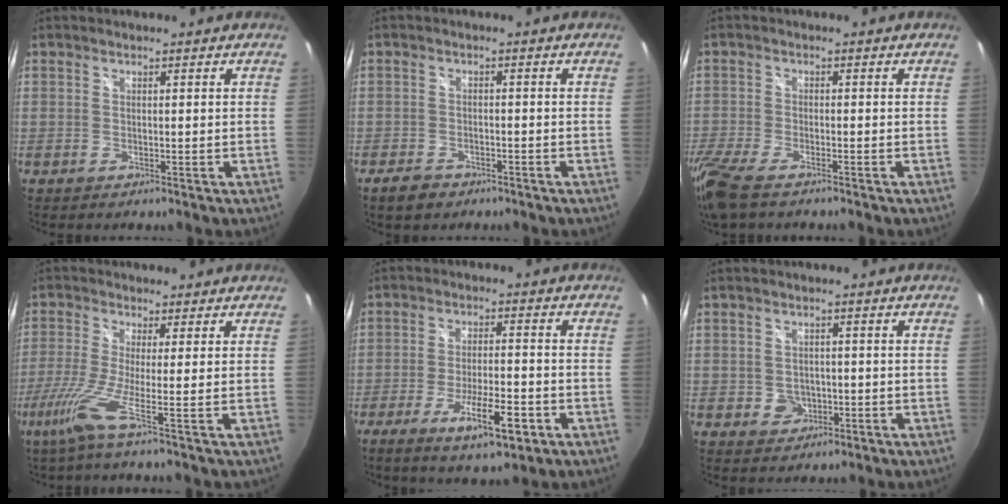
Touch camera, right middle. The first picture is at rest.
{"total": 4.2, "force": [-3.0, 2.4, 1.6], "torque": [-0.047, 0.000, -0.047]}
{"total": 10.6, "force": [-7.9, 3.2, 6.2], "torque": [-0.162, -0.039, -0.152]}
{"total": 6.5, "force": [-3.3, -1.9, 5.3], "torque": [-0.147, -0.017, -0.071]}
{"total": 9.6, "force": [-5.1, 2.0, 7.9], "torque": [-0.157, -0.015, -0.079]}
{"total": 3.7, "force": [-1.0, 3.5, 1.0], "torque": [-0.024, 0.004, -0.007]}